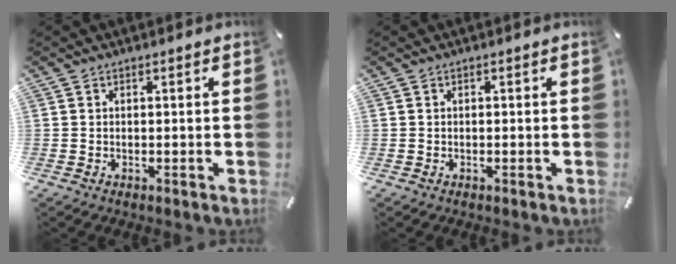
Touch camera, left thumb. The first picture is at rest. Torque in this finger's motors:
{"motor_torque": [-0.32, -0.25, -0.28, -0.04, 0.00]}